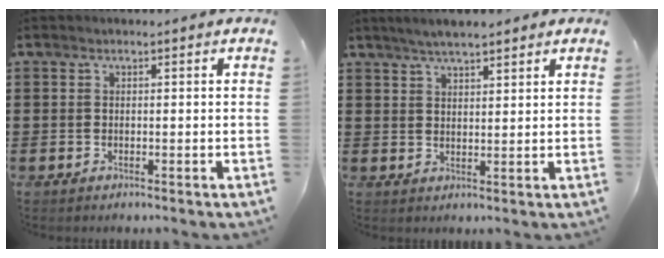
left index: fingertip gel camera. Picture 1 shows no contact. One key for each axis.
{"total": 3.5, "fx": 3.0, "fy": 0.5, "fz": 1.7, "tx": -0.038, "ty": 0.000, "tz": 0.054}